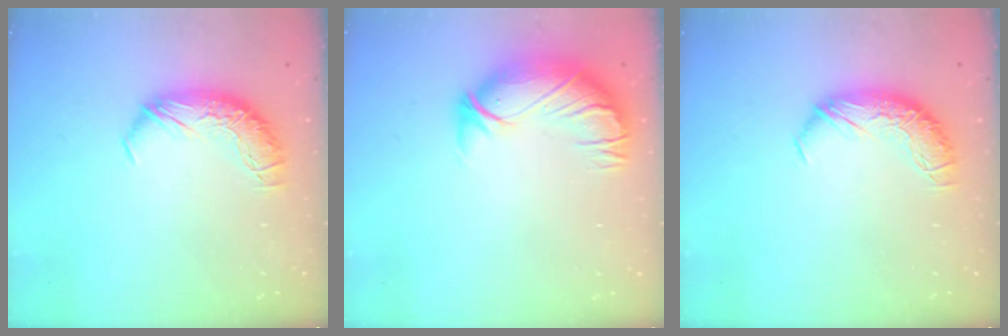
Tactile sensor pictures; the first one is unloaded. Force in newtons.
{"total": 3.0, "press": 0.3, "slide": 3.0}
{"total": 0.0}